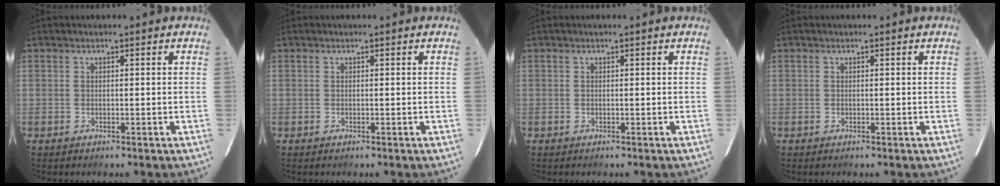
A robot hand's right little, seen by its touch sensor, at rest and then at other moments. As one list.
[{"total": 0.0}, {"total": 0.0}, {"total": 0.0}]